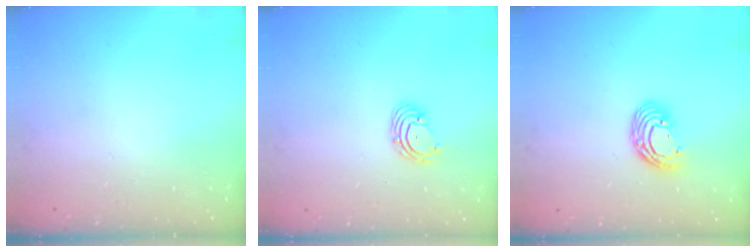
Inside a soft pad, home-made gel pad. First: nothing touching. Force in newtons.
{"total": 3.4, "press": 3.3, "slide": 0.5}
{"total": 9.5, "press": 9.5, "slide": 0.6}